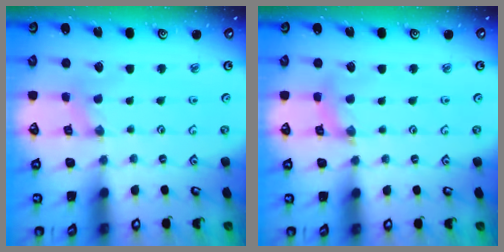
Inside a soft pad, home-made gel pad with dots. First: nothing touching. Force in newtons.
{"total": 3.3, "press": 3.3, "slide": 0.4}